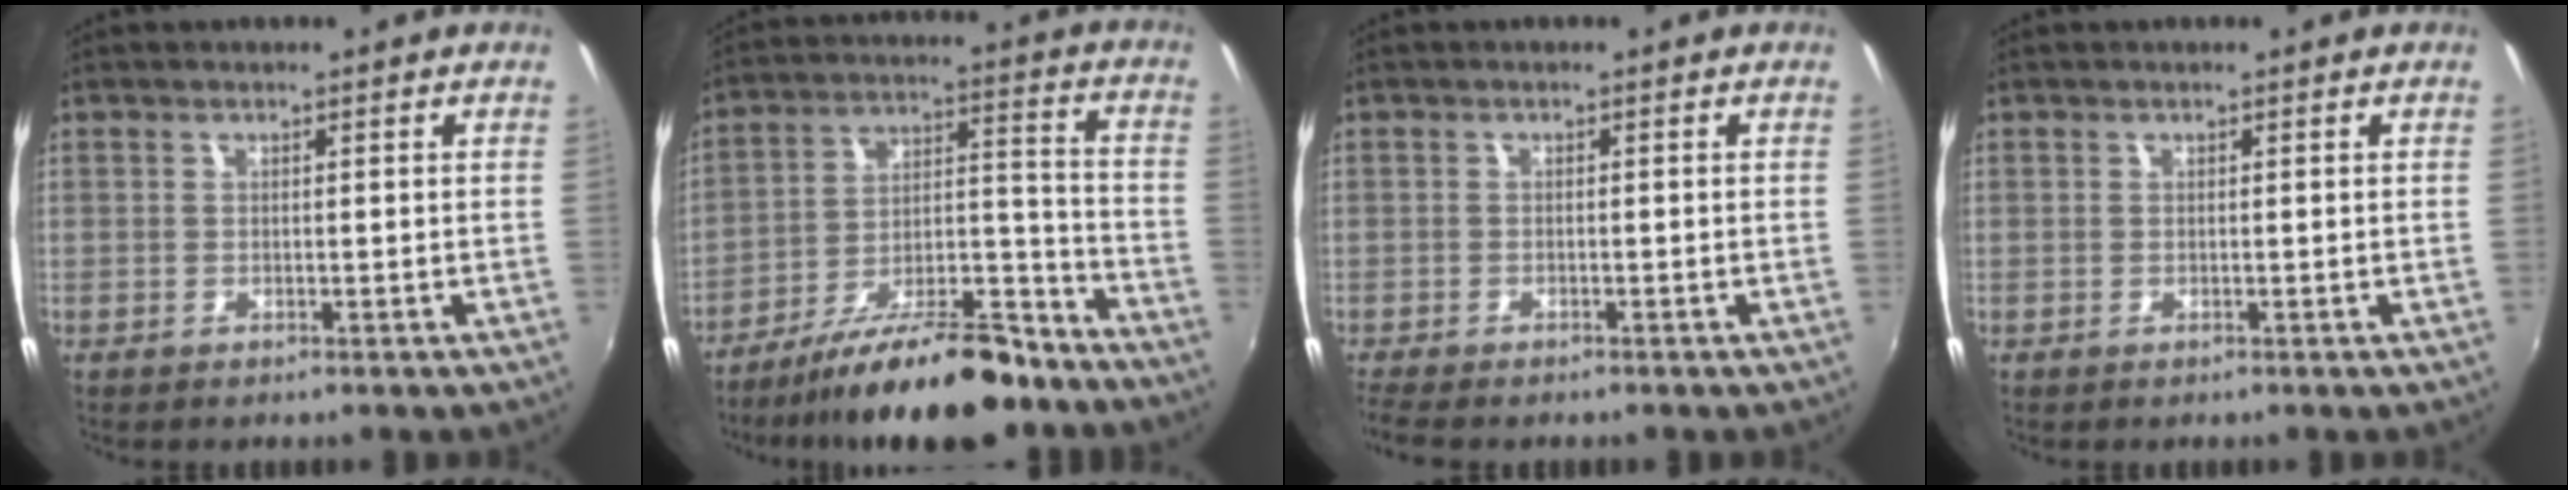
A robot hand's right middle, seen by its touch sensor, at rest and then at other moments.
{"total": 18.6, "force": [-14.6, 4.4, 10.6], "torque": [-0.177, 0.000, -0.228]}
{"total": 4.0, "force": [-3.5, 0.4, 1.9], "torque": [-0.046, -0.027, -0.064]}
{"total": 0.0}